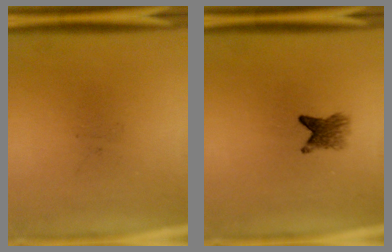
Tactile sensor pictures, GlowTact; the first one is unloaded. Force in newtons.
{"total": 3.1}